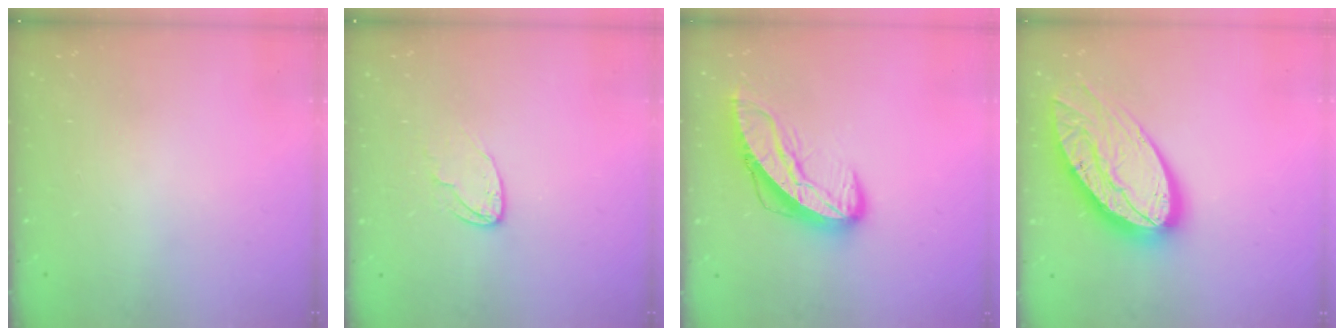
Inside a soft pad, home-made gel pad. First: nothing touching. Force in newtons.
{"total": 6.7, "press": 6.6, "slide": 0.6}
{"total": 9.9, "press": 9.9, "slide": 0.7}
{"total": 22.4, "press": 22.3, "slide": 1.7}